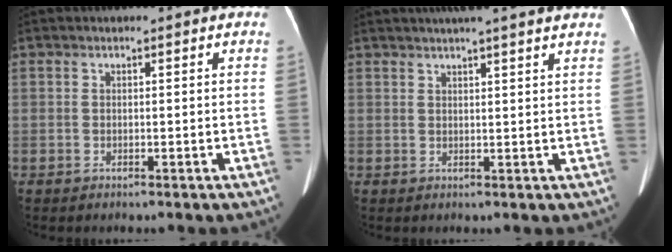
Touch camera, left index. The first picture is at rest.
{"total": 10.2, "force": [8.7, 0.0, 5.4], "torque": [-0.081, 0.028, 0.098]}